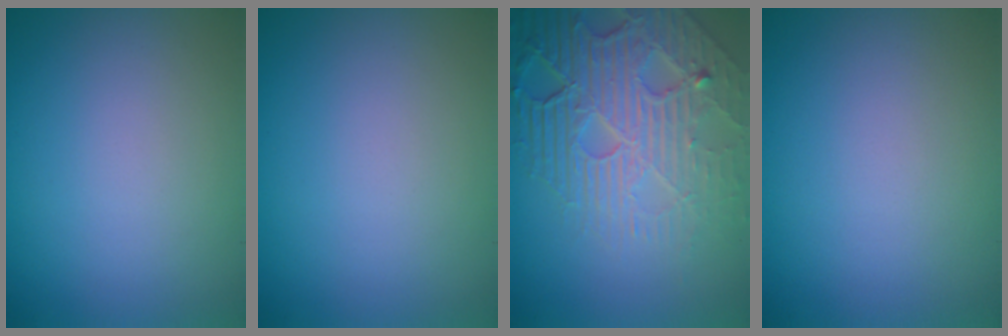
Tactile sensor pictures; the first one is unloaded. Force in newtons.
{"total": 0.0}
{"total": 8.6, "press": 5.8, "slide": 6.4}
{"total": 0.0}